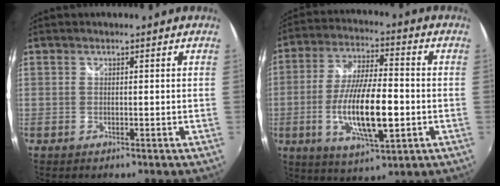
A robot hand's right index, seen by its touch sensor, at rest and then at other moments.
{"total": 15.4, "force": [-3.5, 4.4, 14.3], "torque": [-0.278, -0.014, -0.058]}